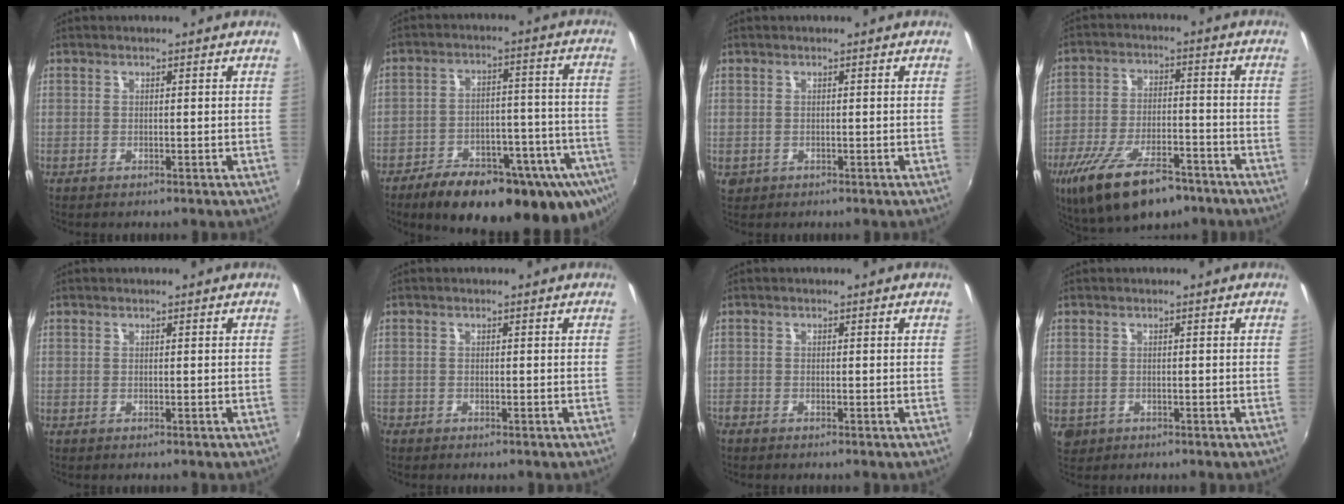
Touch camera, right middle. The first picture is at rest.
{"total": 28.2, "force": [-20.0, 10.7, 16.7], "torque": [-0.232, -0.008, -0.257]}
{"total": 1.6, "force": [-0.3, 1.4, 0.6], "torque": [-0.012, -0.003, -0.004]}
{"total": 17.6, "force": [-11.6, 7.1, 11.2], "torque": [-0.226, -0.034, -0.192]}
{"total": 0.0}
{"total": 1.3, "force": [-1.1, 0.7, 0.2], "torque": [-0.010, -0.003, -0.022]}
{"total": 1.2, "force": [-1.1, 0.4, 0.3], "torque": [-0.010, -0.006, -0.025]}
{"total": 2.9, "force": [-0.7, 2.5, 1.2], "torque": [-0.028, -0.005, -0.008]}